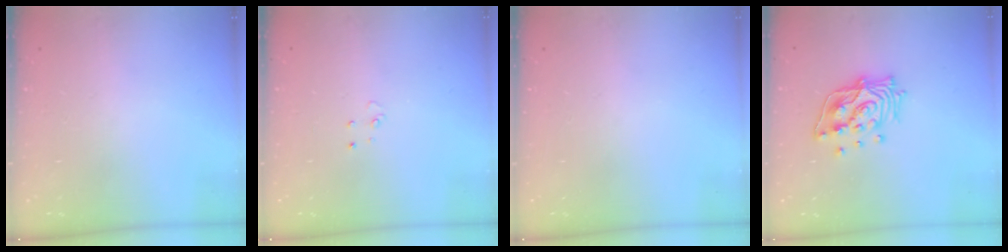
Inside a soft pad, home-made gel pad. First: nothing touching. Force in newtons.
{"total": 2.7, "press": 2.7, "slide": 0.2}
{"total": 0.0}
{"total": 15.2, "press": 15.1, "slide": 2.0}